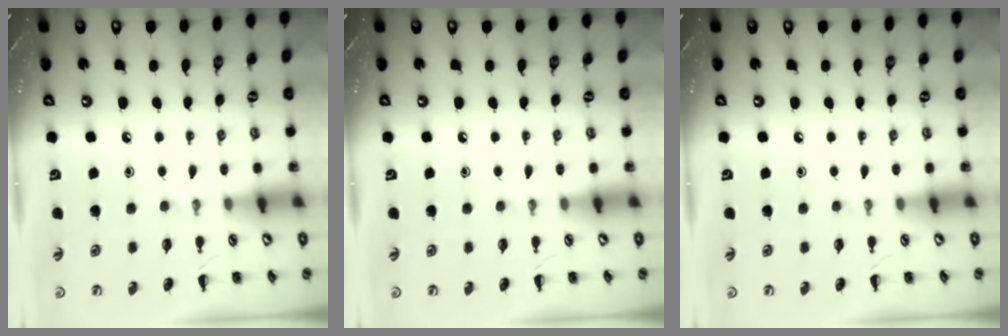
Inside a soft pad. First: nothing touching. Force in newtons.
{"total": 0.0}
{"total": 0.0}